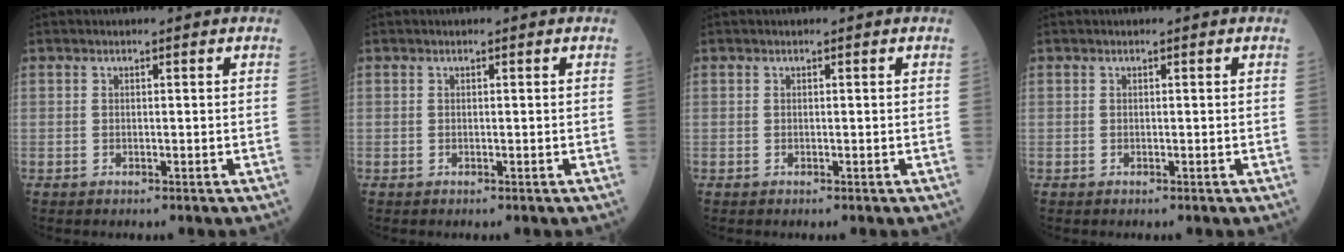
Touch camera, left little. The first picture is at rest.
{"total": 0.0}
{"total": 0.0}
{"total": 0.0}